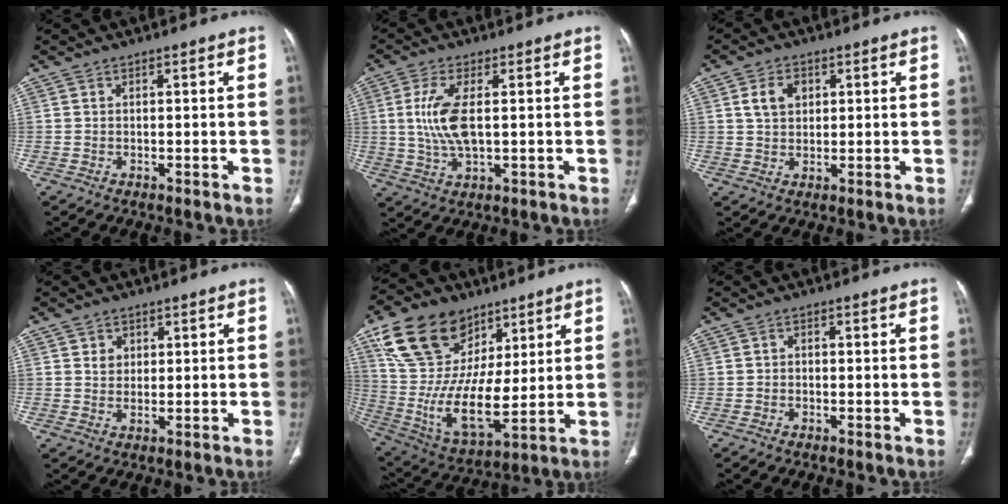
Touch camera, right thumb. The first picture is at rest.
{"total": 8.6, "force": [0.9, 3.4, 7.9], "torque": [-0.184, -0.005, 0.023]}
{"total": 5.1, "force": [1.7, 3.7, 3.1], "torque": [-0.042, 0.001, 0.031]}
{"total": 3.0, "force": [1.1, 2.4, 1.3], "torque": [-0.009, -0.006, 0.022]}
{"total": 23.2, "force": [11.1, 14.5, 14.3], "torque": [-0.258, -0.030, 0.212]}
{"total": 0.8, "force": [-0.2, 0.7, 0.3], "torque": [0.002, 0.004, -0.008]}